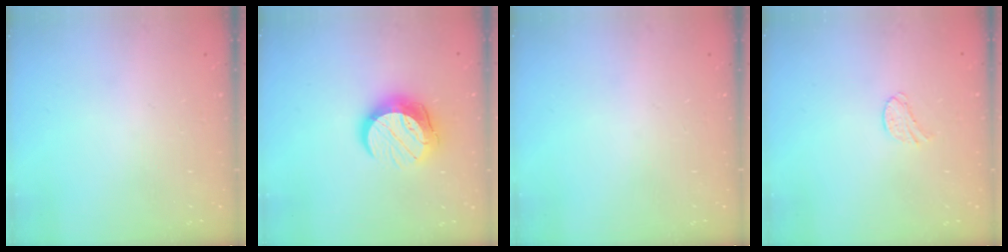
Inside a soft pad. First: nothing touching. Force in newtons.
{"total": 13.1, "press": 13.1, "slide": 0.8}
{"total": 0.0}
{"total": 5.9, "press": 5.8, "slide": 0.5}